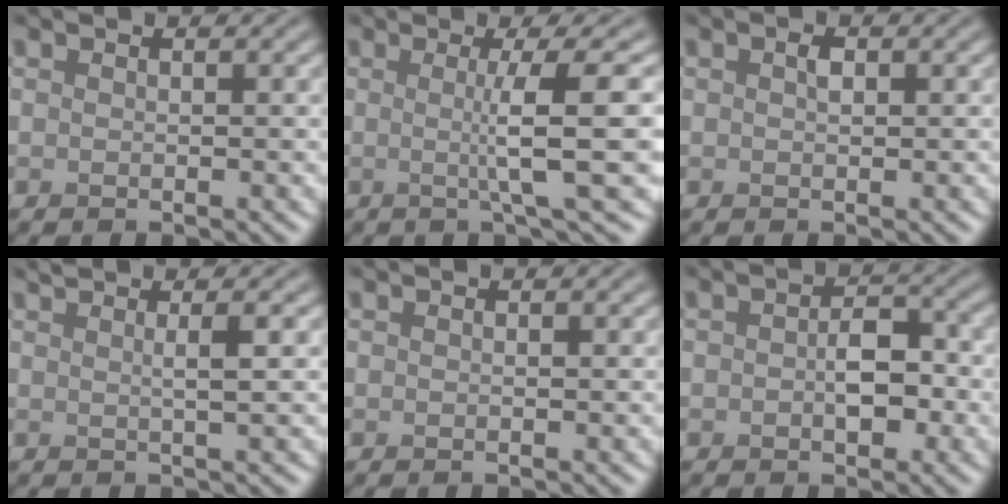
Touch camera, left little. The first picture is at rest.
{"total": 5.9, "force": [0.2, 0.8, 5.9], "torque": [-0.089, 0.004, -0.001]}
{"total": 0.6, "force": [0.2, 0.4, 0.4], "torque": [-0.008, 0.002, 0.004]}
{"total": 2.3, "force": [0.8, 0.7, 2.1], "torque": [-0.032, 0.007, -0.001]}
{"total": 0.0}
{"total": 3.4, "force": [-0.4, 2.0, 2.7], "torque": [-0.043, -0.001, -0.011]}